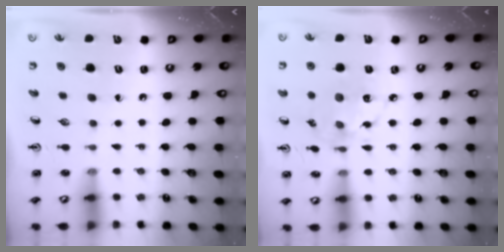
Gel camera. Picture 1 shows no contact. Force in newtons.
{"total": 10.0, "press": 9.9, "slide": 0.6}